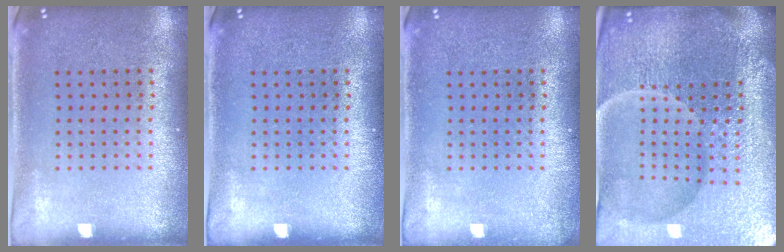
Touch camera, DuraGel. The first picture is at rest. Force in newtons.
{"total": 0.0}
{"total": 0.7, "press": 0.7, "slide": 0.0}
{"total": 6.8, "press": 6.0, "slide": 3.2}